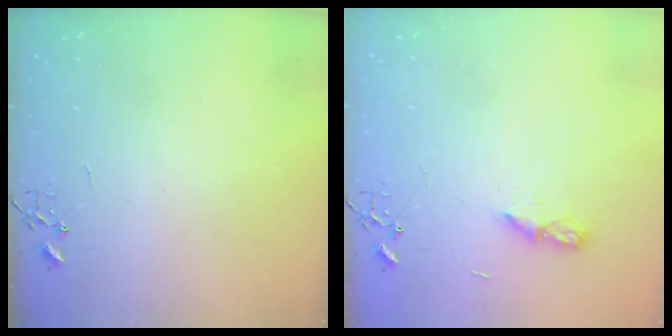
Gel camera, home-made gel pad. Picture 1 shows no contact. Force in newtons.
{"total": 5.1, "press": 5.0, "slide": 0.6}